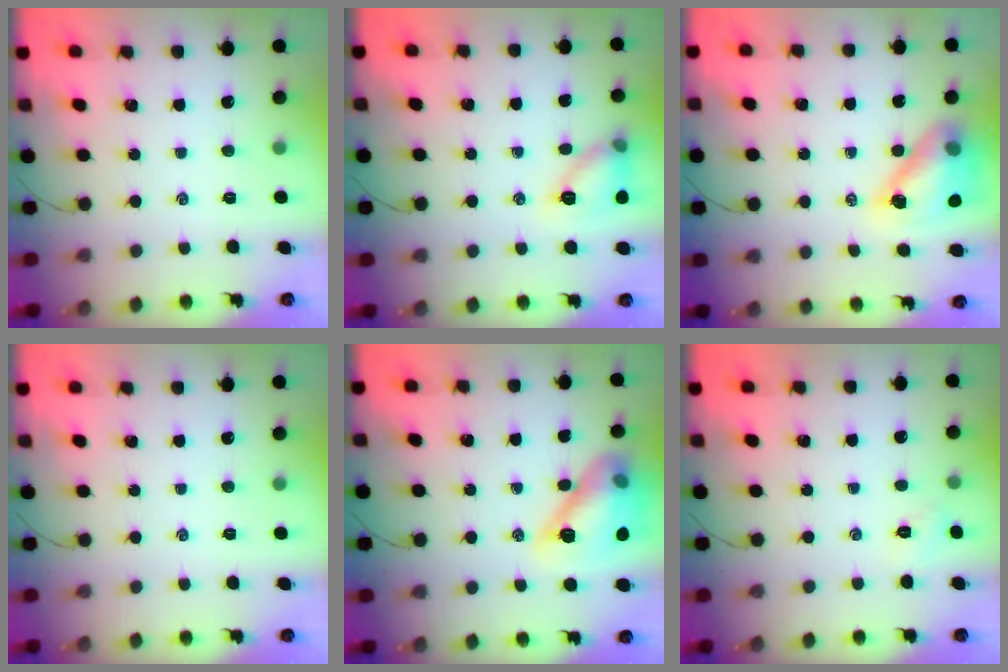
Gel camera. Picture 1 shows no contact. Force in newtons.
{"total": 11.3, "press": 11.3, "slide": 0.4}
{"total": 13.2, "press": 12.7, "slide": 3.7}
{"total": 0.0}
{"total": 15.1, "press": 14.9, "slide": 2.1}
{"total": 2.5, "press": 2.4, "slide": 0.7}